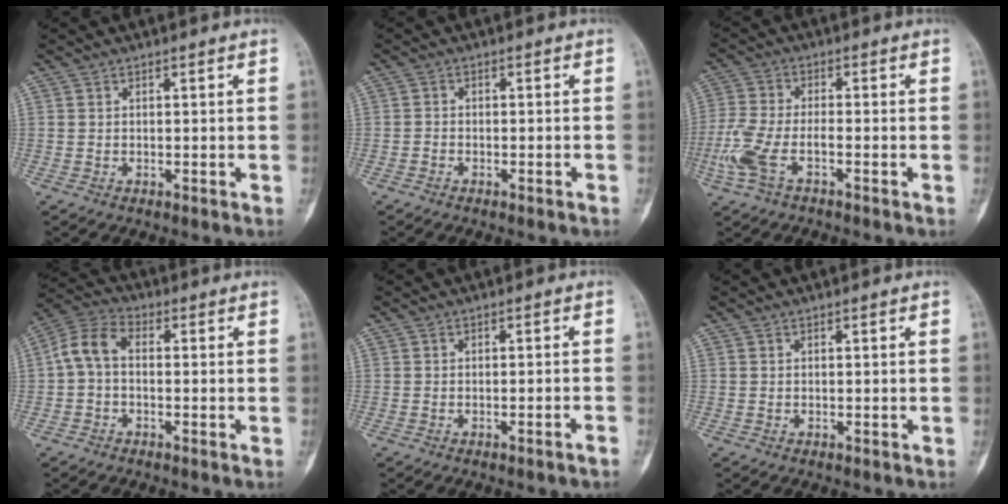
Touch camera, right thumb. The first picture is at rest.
{"total": 1.1, "force": [-1.0, 0.4, 0.4], "torque": [-0.010, 0.005, -0.019]}
{"total": 8.7, "force": [-3.6, 3.9, 6.9], "torque": [-0.175, 0.019, -0.074]}
{"total": 6.7, "force": [-0.3, 4.2, 5.2], "torque": [-0.103, 0.024, -0.018]}
{"total": 1.7, "force": [-1.3, -0.2, 1.1], "torque": [-0.025, 0.009, -0.013]}
{"total": 0.0}